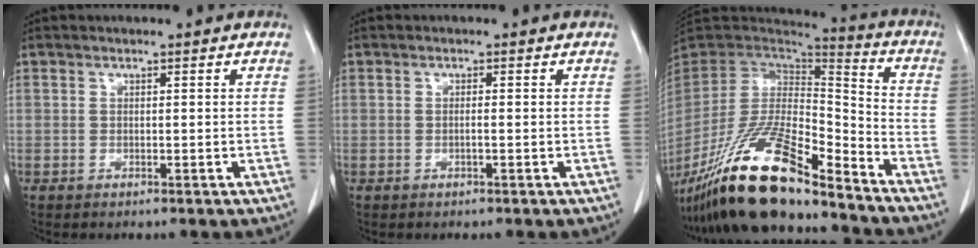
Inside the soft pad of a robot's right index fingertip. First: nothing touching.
{"total": 0.7, "force": [-0.2, -0.1, 0.7], "torque": [-0.013, 0.001, -0.003]}
{"total": 21.2, "force": [-16.1, 3.8, 13.3], "torque": [-0.278, -0.023, -0.297]}